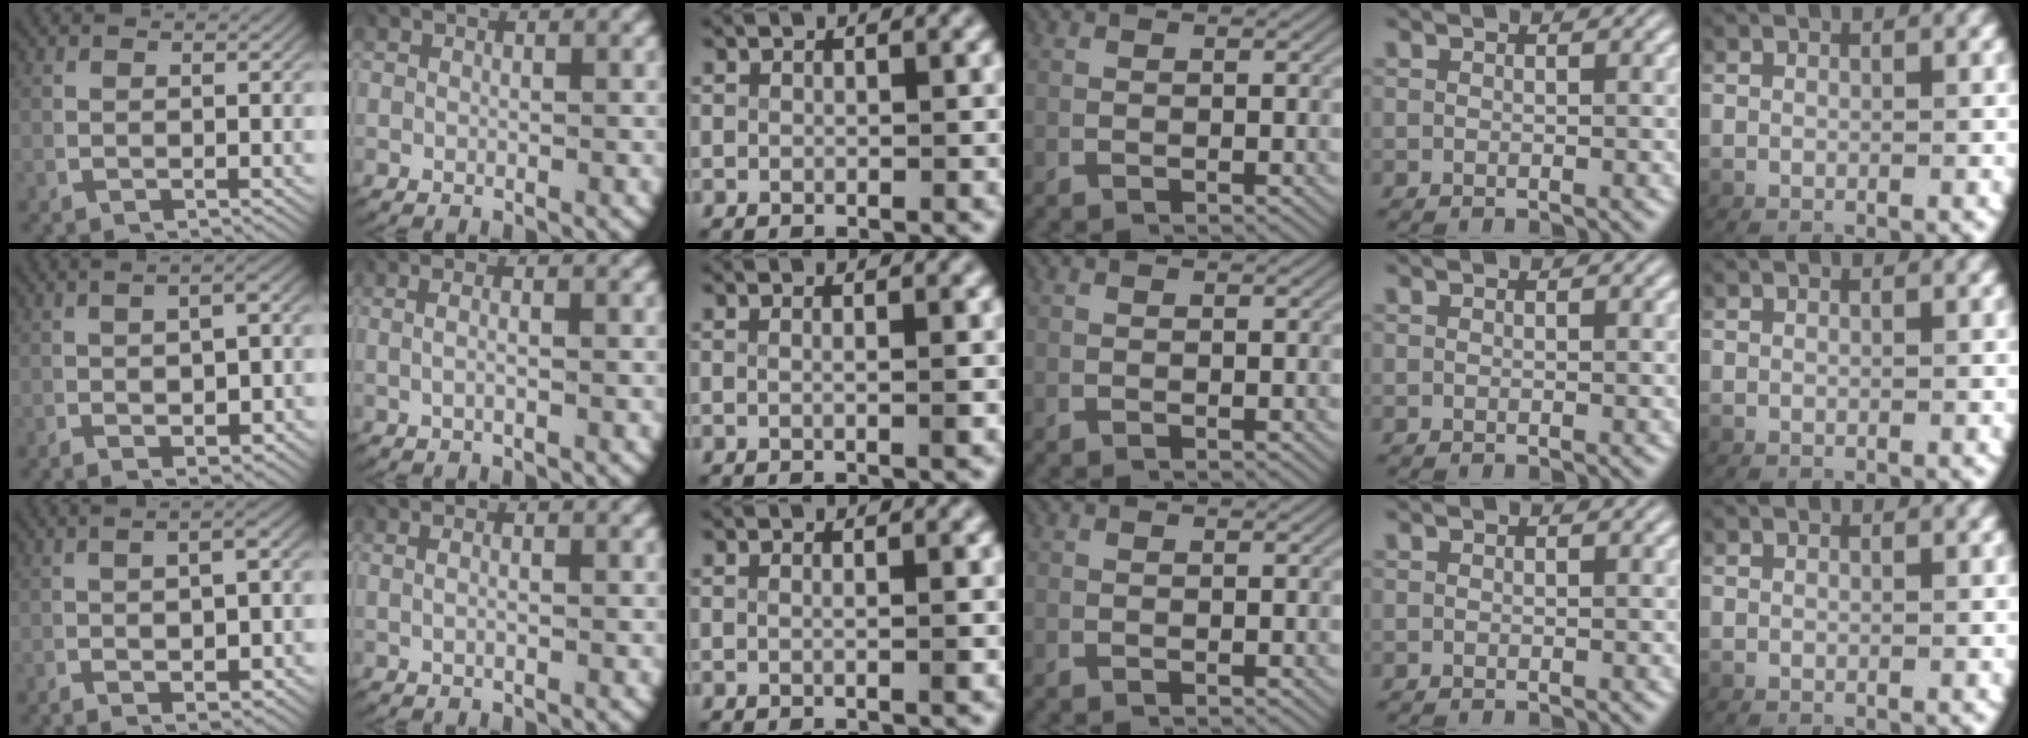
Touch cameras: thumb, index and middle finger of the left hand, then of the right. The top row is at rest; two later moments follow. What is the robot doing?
{"motion": "lift_and_place", "object": "towel"}